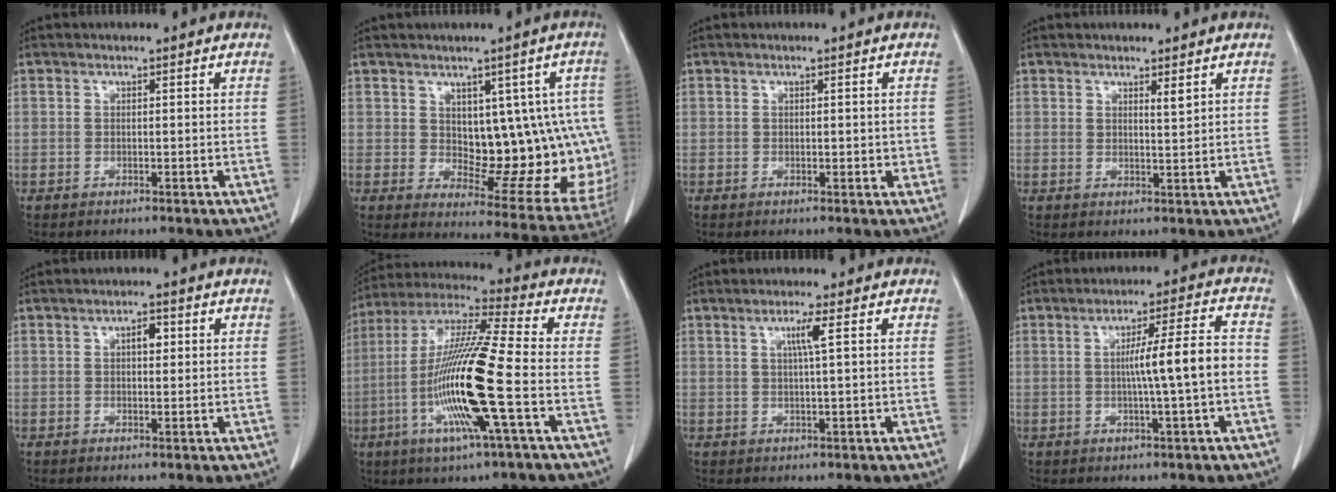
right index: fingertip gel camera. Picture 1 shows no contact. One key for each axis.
{"total": 15.3, "fx": 1.5, "fy": 7.9, "fz": 13.0, "tx": -0.132, "ty": 0.008, "tz": 0.039}
{"total": 1.5, "fx": 0.0, "fy": 0.9, "fz": 1.2, "tx": -0.015, "ty": -0.001, "tz": 0.003}
{"total": 1.7, "fx": 1.2, "fy": 0.1, "fz": 1.1, "tx": -0.022, "ty": -0.010, "tz": 0.022}
{"total": 2.3, "fx": 0.6, "fy": 1.1, "fz": 2.0, "tx": -0.028, "ty": 0.003, "tz": 0.008}
{"total": 17.7, "fx": -4.5, "fy": 0.1, "fz": 17.1, "tx": -0.349, "ty": -0.012, "tz": -0.095}
{"total": 2.9, "fx": 1.0, "fy": -0.6, "fz": 2.7, "tx": -0.050, "ty": 0.000, "tz": 0.017}
{"total": 8.2, "fx": -0.8, "fy": -0.5, "fz": 8.1, "tx": -0.125, "ty": 0.011, "tz": -0.013}